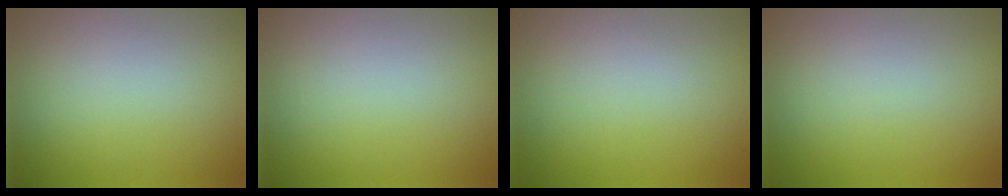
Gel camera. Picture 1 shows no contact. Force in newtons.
{"total": 0.0}
{"total": 0.0}
{"total": 0.0}